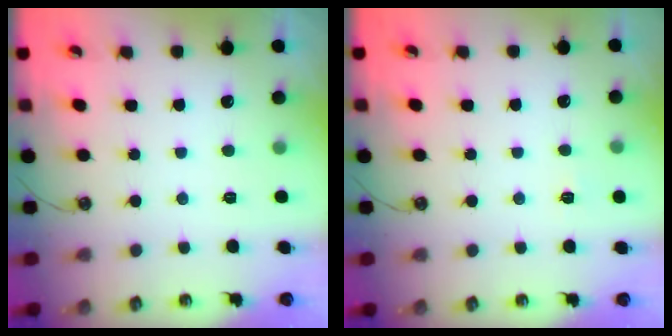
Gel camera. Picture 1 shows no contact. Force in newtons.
{"total": 4.2, "press": 4.2, "slide": 0.5}